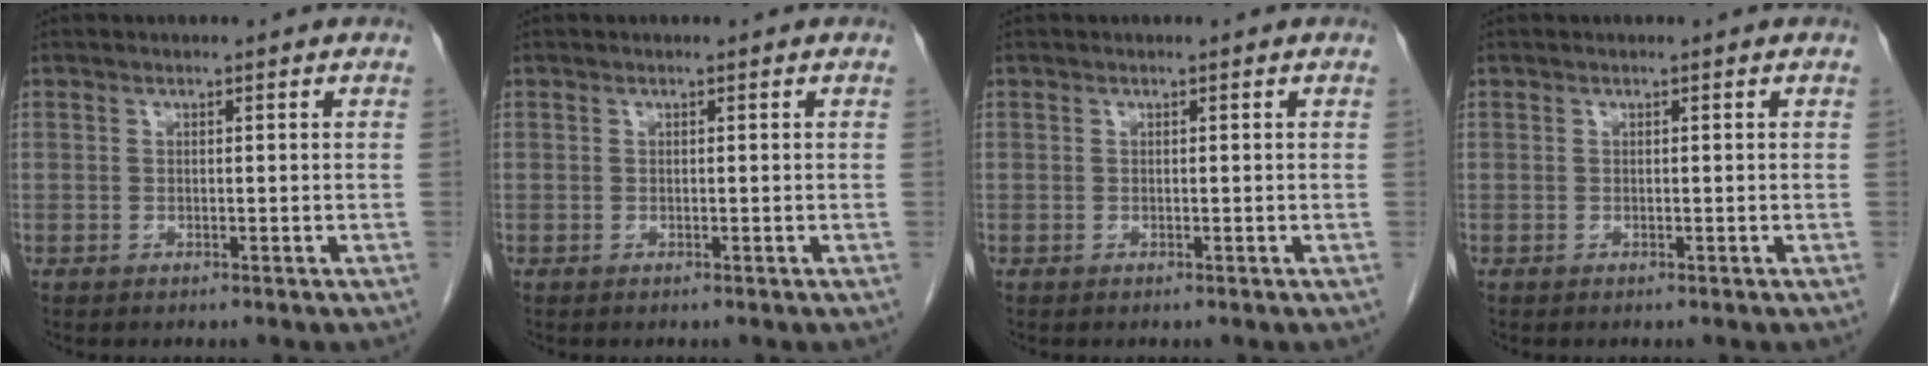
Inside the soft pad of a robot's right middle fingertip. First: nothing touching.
{"total": 0.0}
{"total": 0.0}
{"total": 0.0}